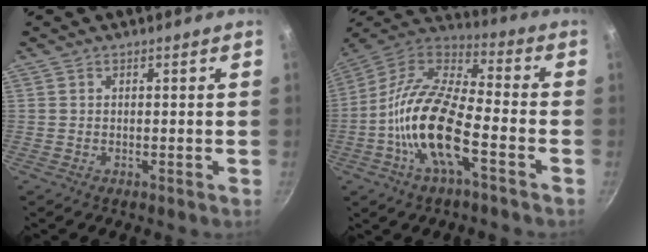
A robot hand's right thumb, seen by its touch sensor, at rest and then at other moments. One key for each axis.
{"total": 18.2, "fx": -5.8, "fy": 6.9, "fz": 15.8, "tx": -0.302, "ty": 0.043, "tz": -0.132}